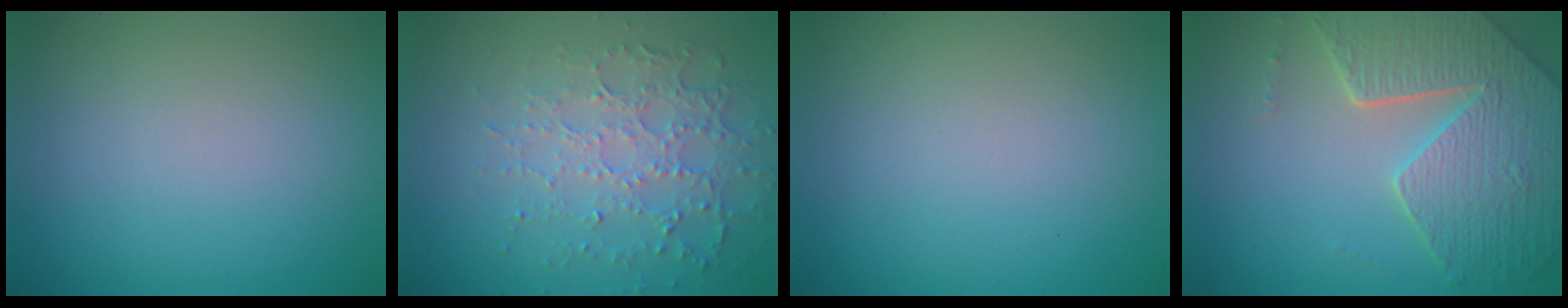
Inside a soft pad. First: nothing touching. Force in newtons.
{"total": 5.0, "press": 3.5, "slide": 3.6}
{"total": 0.0}
{"total": 7.2, "press": 5.5, "slide": 4.7}